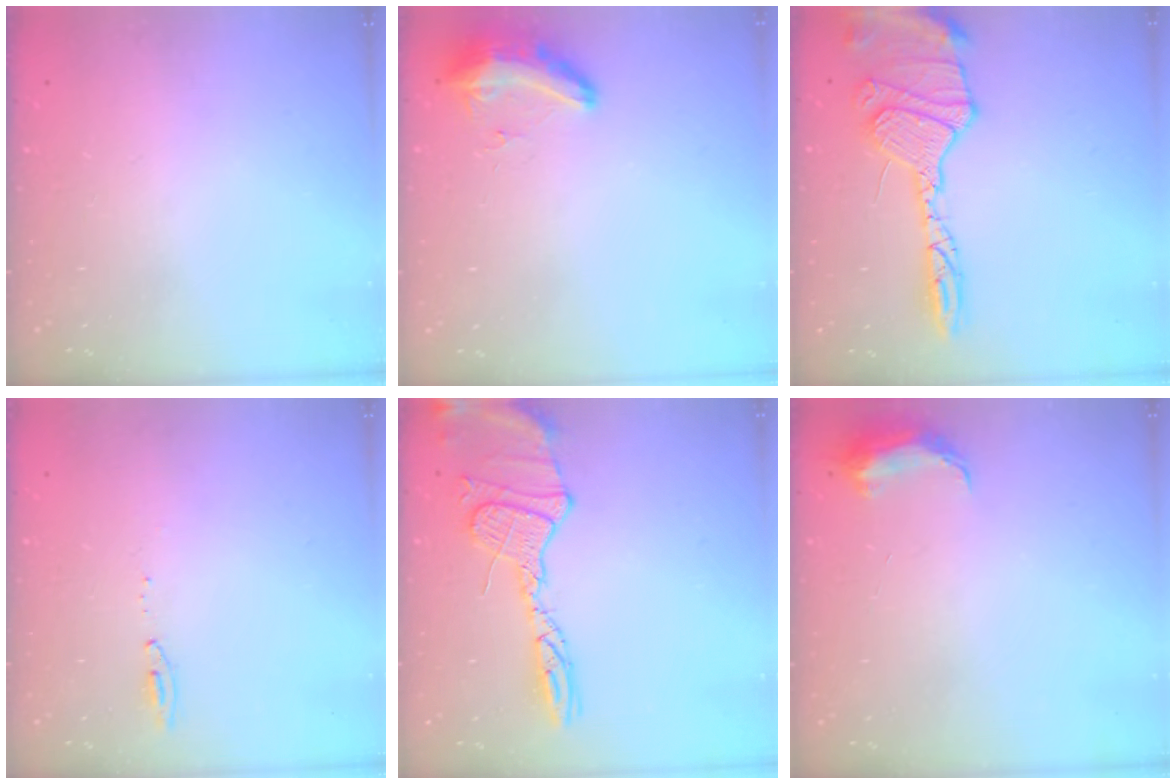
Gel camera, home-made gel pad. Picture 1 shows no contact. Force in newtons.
{"total": 10.2, "press": 9.3, "slide": 4.2}
{"total": 17.9, "press": 17.7, "slide": 2.5}
{"total": 6.0, "press": 5.8, "slide": 1.5}
{"total": 14.8, "press": 14.8, "slide": 1.1}
{"total": 7.0, "press": 6.9, "slide": 0.6}